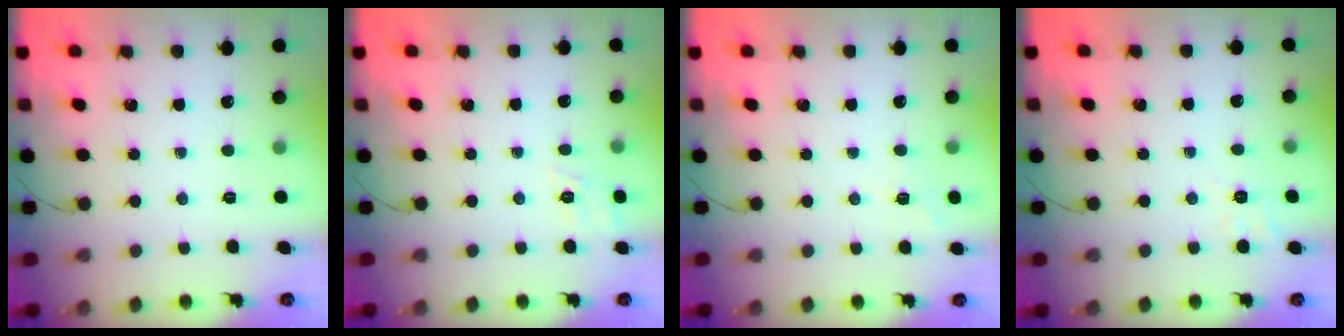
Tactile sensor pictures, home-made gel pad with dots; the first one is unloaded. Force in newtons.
{"total": 2.8, "press": 2.2, "slide": 1.7}
{"total": 3.0, "press": 2.5, "slide": 1.7}
{"total": 3.8, "press": 3.1, "slide": 2.2}